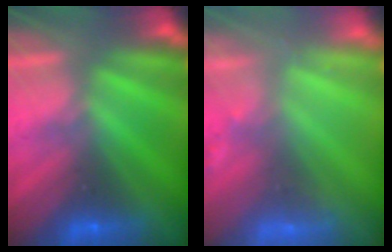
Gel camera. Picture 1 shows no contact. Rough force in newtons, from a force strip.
{"total": 2.9}